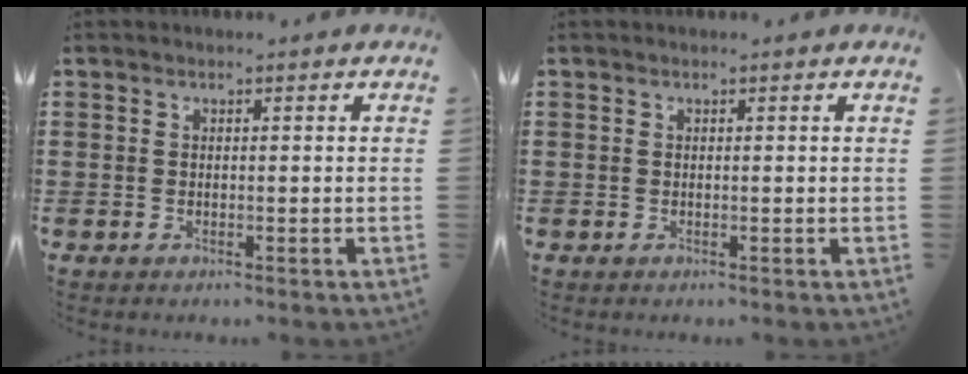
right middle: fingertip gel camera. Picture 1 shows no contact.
{"total": 0.0}